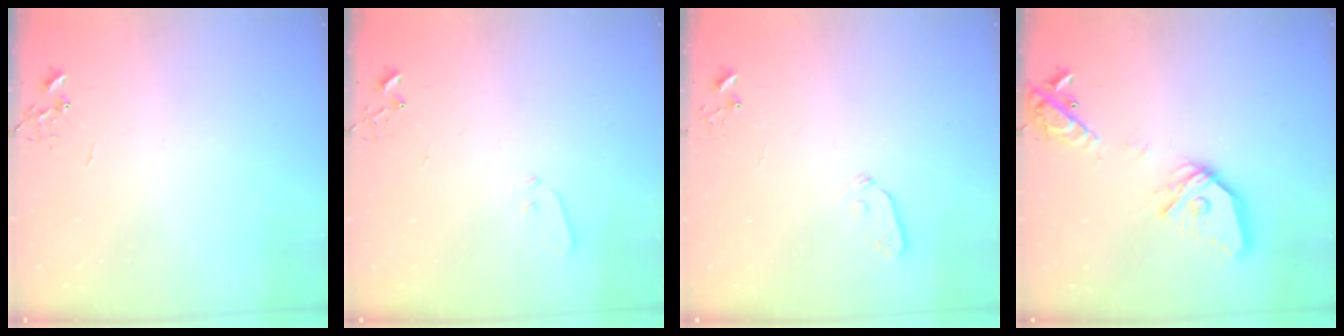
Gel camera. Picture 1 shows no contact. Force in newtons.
{"total": 3.6, "press": 3.5, "slide": 0.6}
{"total": 3.9, "press": 3.8, "slide": 0.8}
{"total": 17.0, "press": 16.8, "slide": 2.6}